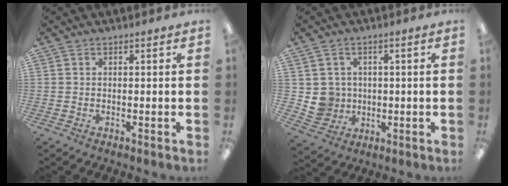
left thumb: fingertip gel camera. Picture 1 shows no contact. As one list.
[{"total": 5.8, "force": [1.1, 5.7, 0.7], "torque": [-0.033, 0.004, 0.027]}]